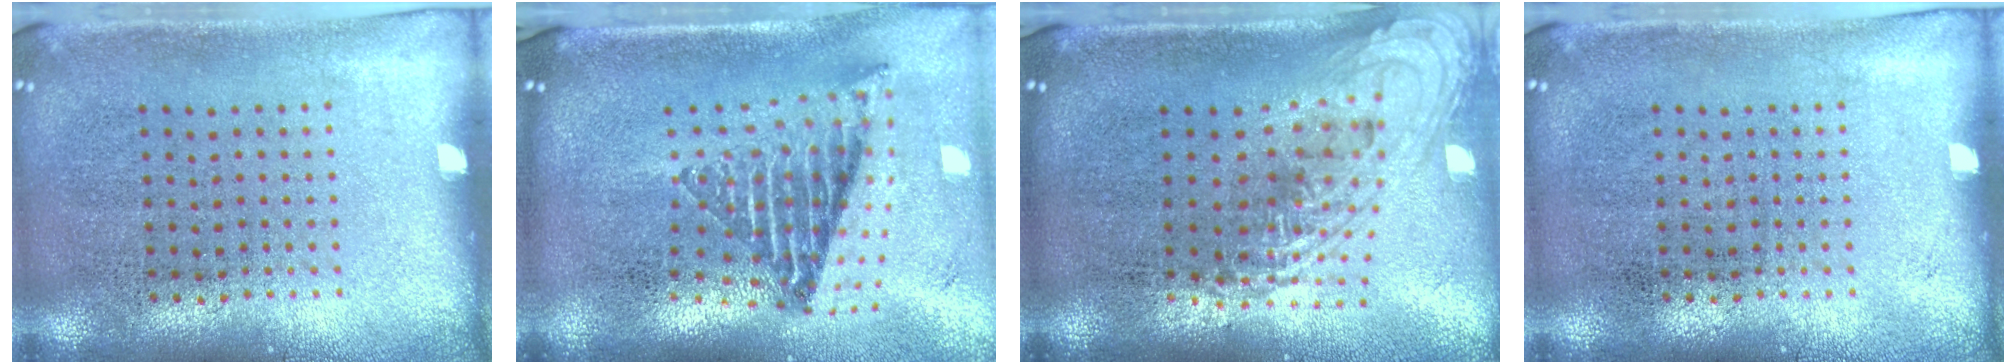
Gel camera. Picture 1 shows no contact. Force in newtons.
{"total": 2.2, "press": 1.5, "slide": 1.6}
{"total": 1.9, "press": 1.5, "slide": 1.2}
{"total": 0.0}